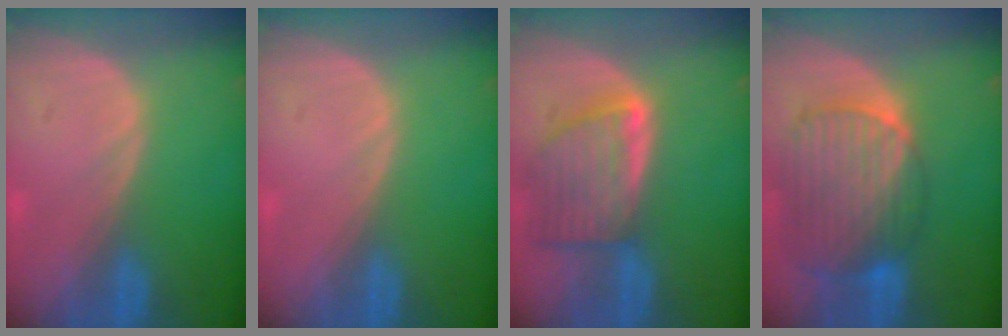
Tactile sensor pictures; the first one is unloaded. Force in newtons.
{"total": 0.0}
{"total": 8.0, "press": 7.3, "slide": 3.3}
{"total": 10.7, "press": 9.2, "slide": 5.4}